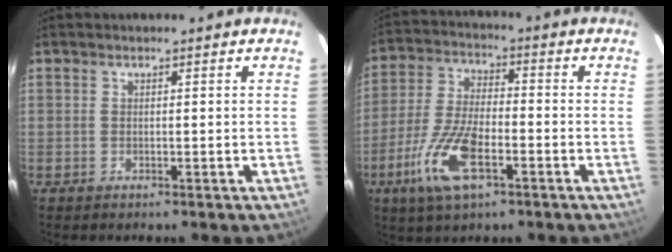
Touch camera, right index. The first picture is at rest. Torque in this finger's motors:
{"motor_torque": [1.19, -0.95, 0.58, 0.08]}